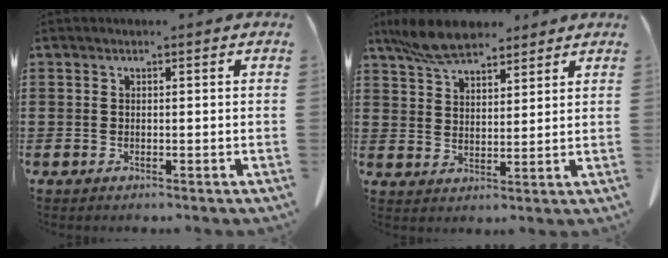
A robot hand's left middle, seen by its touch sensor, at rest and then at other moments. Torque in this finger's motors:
{"motor_torque": [0.59, 0.00, 0.42, 0.11]}